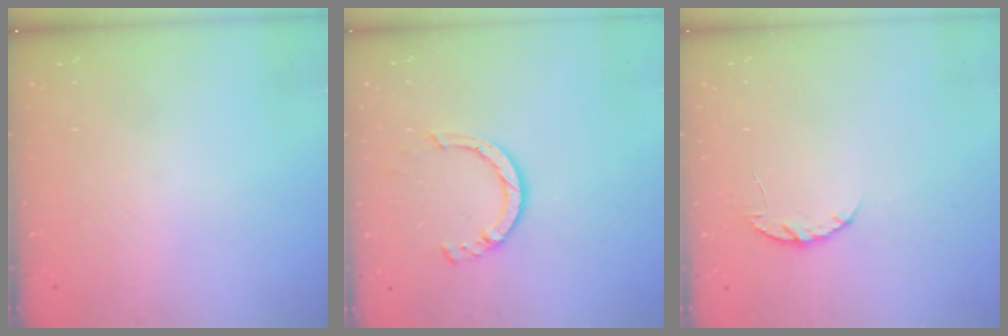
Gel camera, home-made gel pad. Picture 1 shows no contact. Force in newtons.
{"total": 6.7, "press": 6.7, "slide": 0.9}
{"total": 4.9, "press": 4.8, "slide": 0.7}